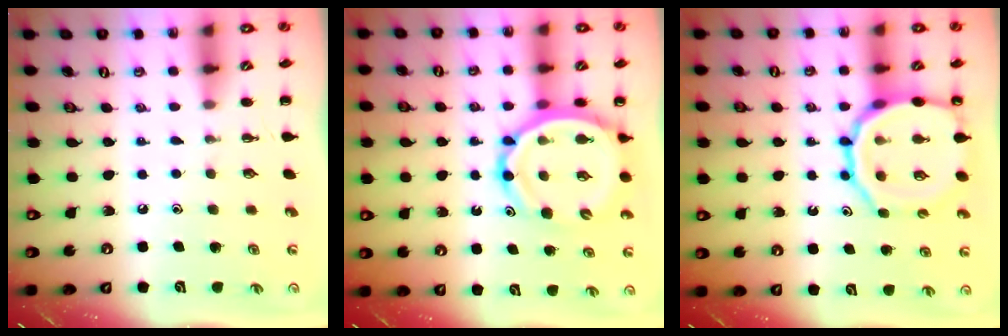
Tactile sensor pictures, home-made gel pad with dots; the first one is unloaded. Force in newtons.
{"total": 12.8, "press": 12.1, "slide": 4.0}
{"total": 16.7, "press": 16.6, "slide": 2.0}